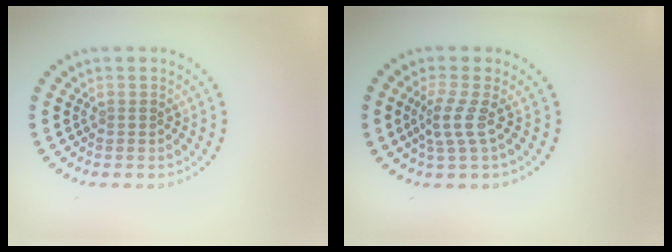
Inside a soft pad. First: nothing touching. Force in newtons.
{"total": 2.4, "press": 1.6, "slide": 1.7}